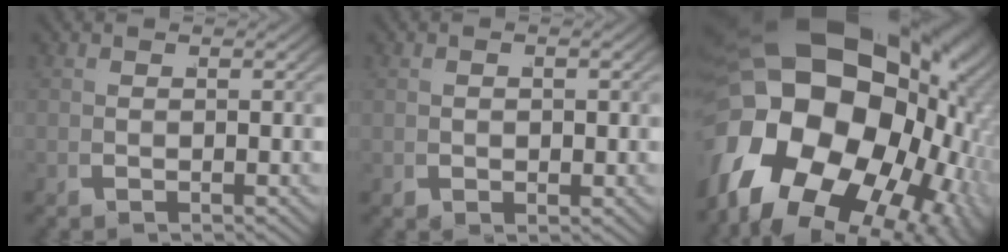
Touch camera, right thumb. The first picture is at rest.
{"total": 1.1, "force": [0.0, 0.9, 0.6], "torque": [-0.014, -0.001, 0.001]}
{"total": 30.6, "force": [0.3, 21.2, 22.0], "torque": [-0.379, -0.034, 0.012]}